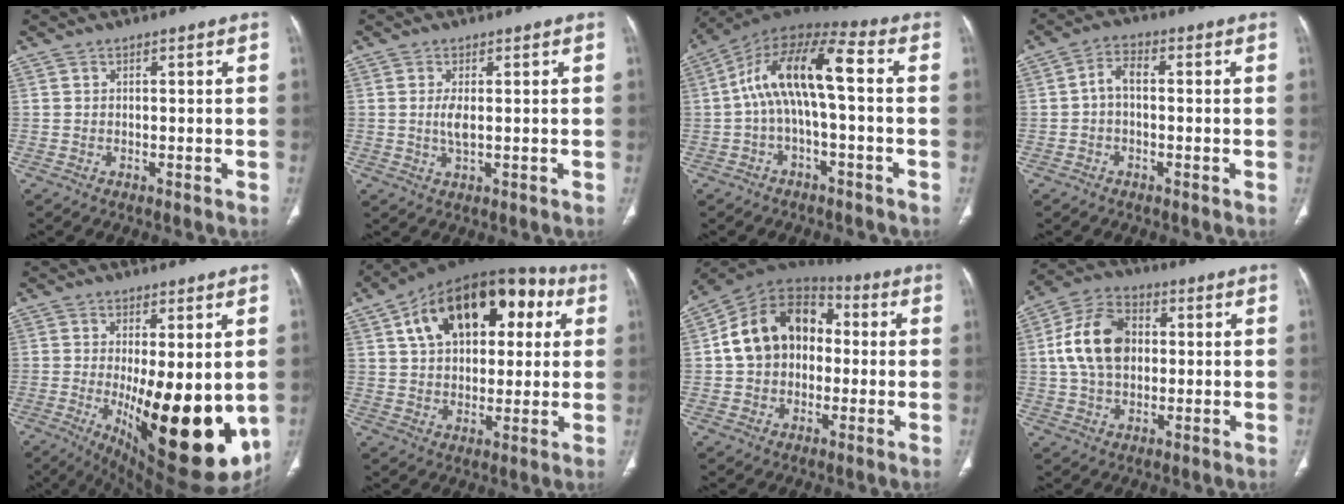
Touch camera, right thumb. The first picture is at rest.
{"total": 2.9, "force": [0.2, 1.0, 2.7], "torque": [-0.063, -0.006, 0.007]}
{"total": 13.7, "force": [0.0, 5.0, 12.7], "torque": [-0.235, 0.057, -0.008]}
{"total": 4.0, "force": [-0.3, 2.4, 3.2], "torque": [-0.053, 0.017, -0.013]}
{"total": 22.3, "force": [-3.5, 8.0, 20.5], "torque": [-0.246, -0.039, -0.022]}
{"total": 23.6, "force": [8.0, 14.0, 17.3], "torque": [-0.230, 0.028, 0.117]}
{"total": 17.2, "force": [1.1, 12.9, 11.3], "torque": [-0.156, 0.041, 0.007]}
{"total": 13.3, "force": [1.4, 9.2, 9.5], "torque": [-0.161, 0.016, 0.020]}